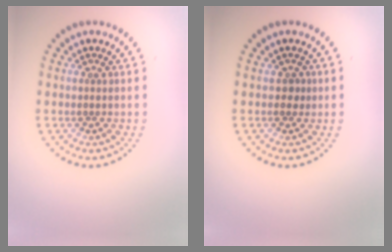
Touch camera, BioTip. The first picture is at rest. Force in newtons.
{"total": 0.9, "press": 0.7, "slide": 0.5}